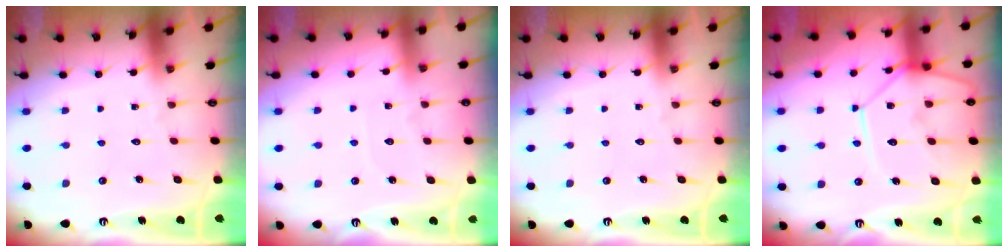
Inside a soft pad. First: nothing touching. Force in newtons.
{"total": 2.4, "press": 2.4, "slide": 0.3}
{"total": 0.0}
{"total": 12.3, "press": 12.2, "slide": 1.3}